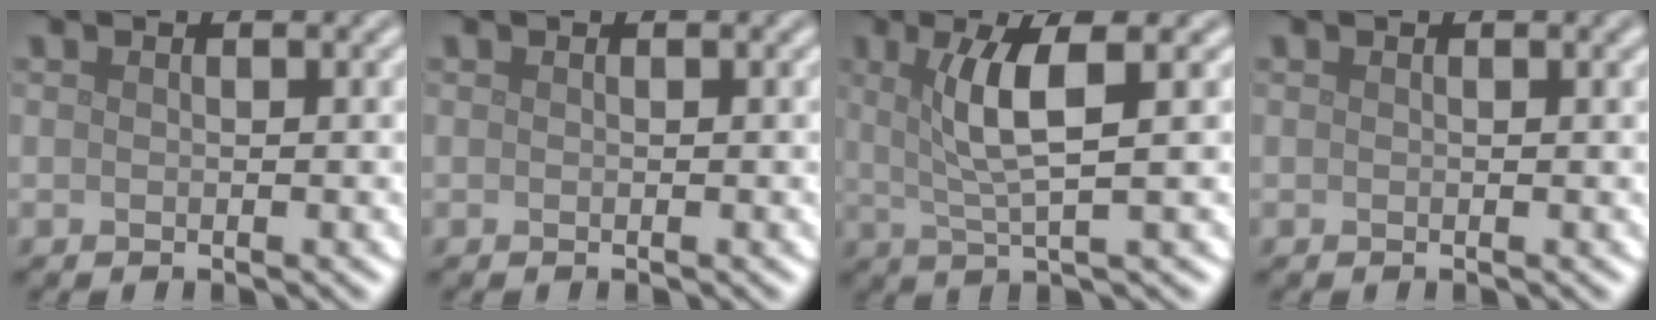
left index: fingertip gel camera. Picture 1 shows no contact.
{"total": 0.0}
{"total": 4.7, "force": [1.2, 0.9, 4.5], "torque": [-0.085, 0.002, 0.026]}
{"total": 0.5, "force": [0.3, 0.0, 0.4], "torque": [-0.005, 0.004, 0.003]}